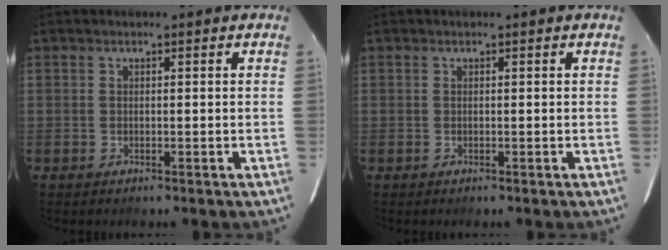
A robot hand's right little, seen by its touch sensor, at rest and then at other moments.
{"total": 0.0}